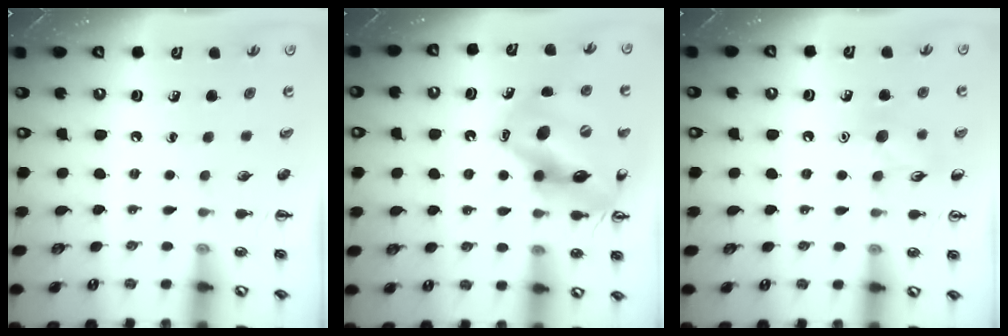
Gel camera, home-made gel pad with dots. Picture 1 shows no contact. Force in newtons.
{"total": 17.3, "press": 17.1, "slide": 3.1}
{"total": 7.9, "press": 7.9, "slide": 1.1}